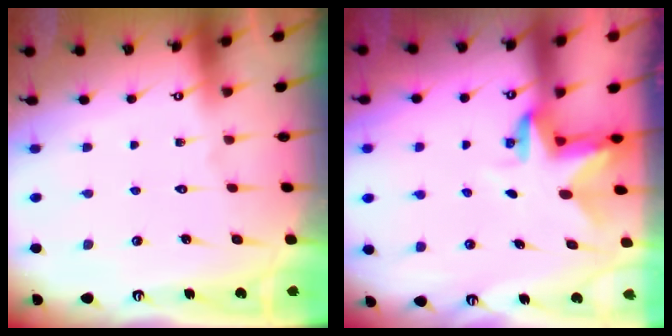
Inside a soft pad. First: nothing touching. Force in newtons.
{"total": 3.0, "press": 3.0, "slide": 0.4}